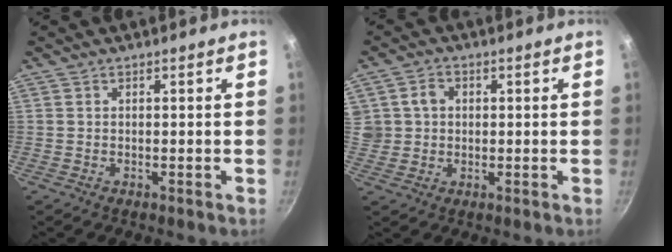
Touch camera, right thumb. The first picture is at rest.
{"total": 5.4, "force": [1.1, 4.7, 2.4], "torque": [-0.021, 0.009, 0.022]}